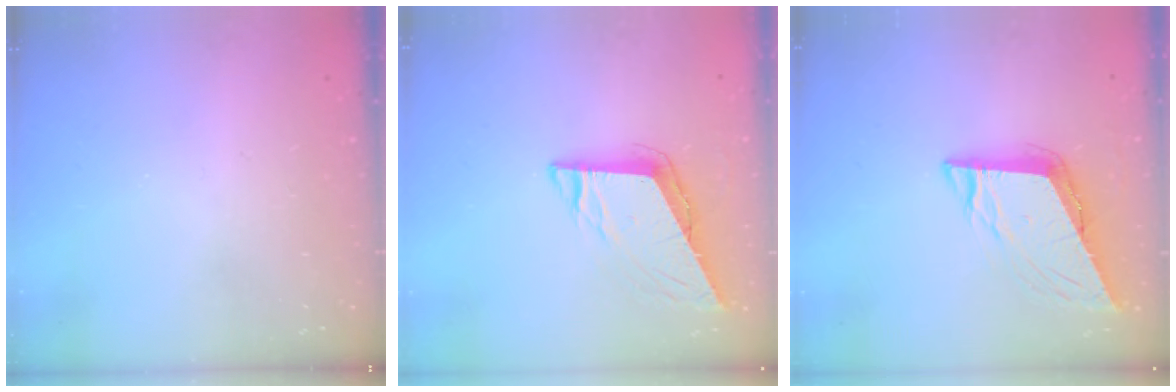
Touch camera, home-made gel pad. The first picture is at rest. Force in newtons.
{"total": 8.7, "press": 8.4, "slide": 2.1}
{"total": 9.8, "press": 9.3, "slide": 3.1}